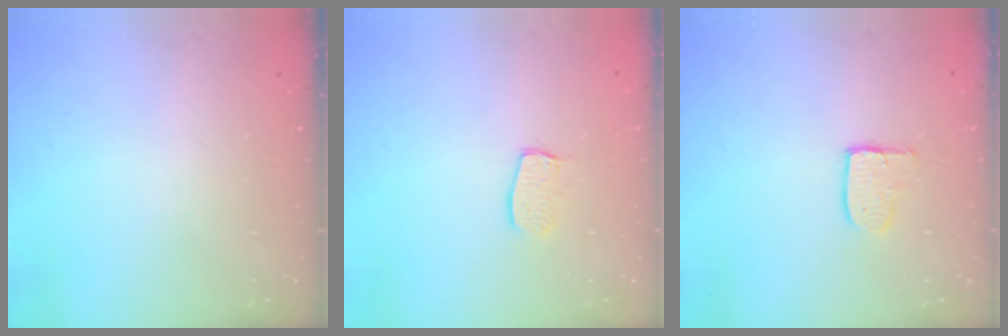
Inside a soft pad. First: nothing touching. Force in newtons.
{"total": 6.4, "press": 6.4, "slide": 0.1}
{"total": 5.5, "press": 5.5, "slide": 0.2}